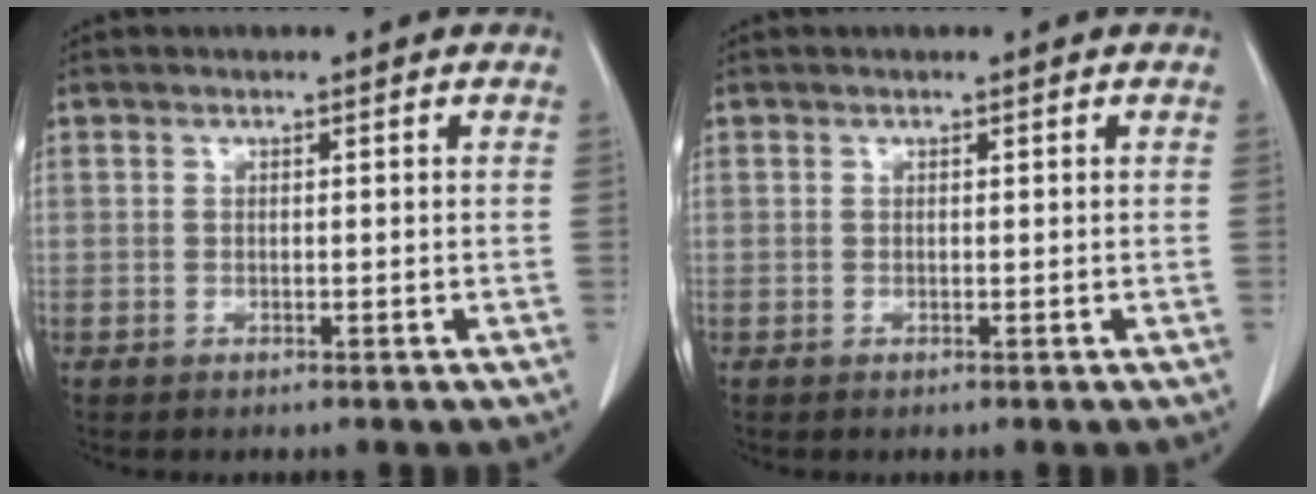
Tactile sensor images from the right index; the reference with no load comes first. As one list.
[{"total": 0.0}]